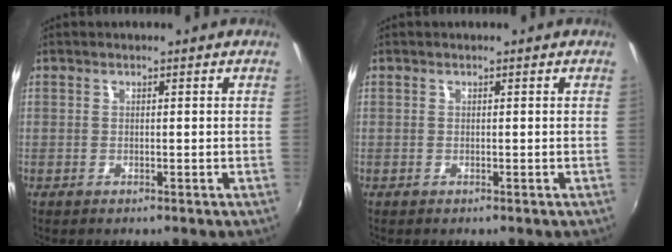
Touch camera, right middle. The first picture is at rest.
{"total": 0.0}